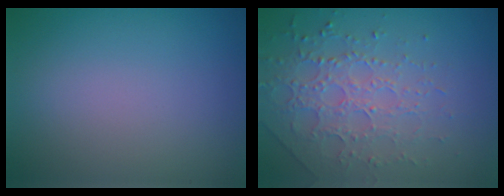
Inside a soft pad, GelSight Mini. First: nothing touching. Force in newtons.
{"total": 3.4, "press": 3.3, "slide": 1.1}